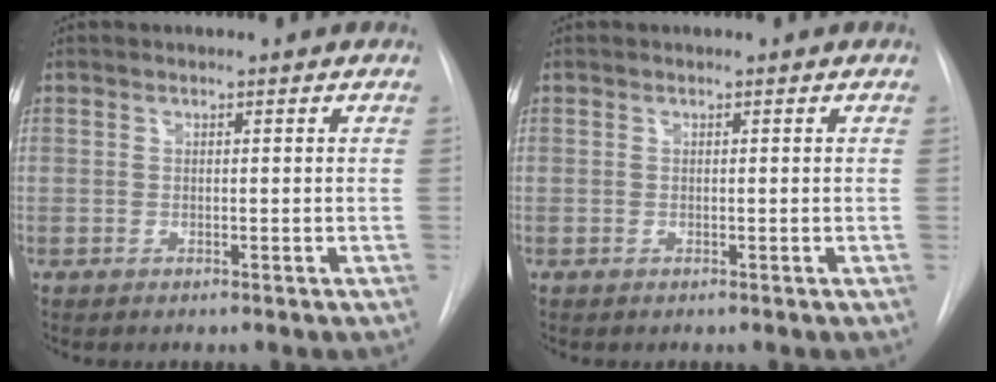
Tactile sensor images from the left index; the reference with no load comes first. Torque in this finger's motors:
{"motor_torque": [0.00, 0.00, 0.00, 0.00]}